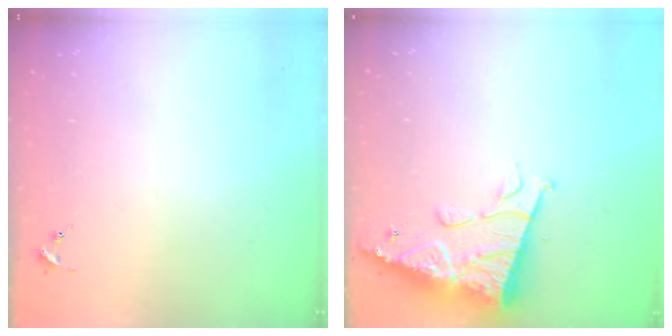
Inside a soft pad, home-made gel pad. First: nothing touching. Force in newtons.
{"total": 14.9, "press": 14.8, "slide": 1.5}